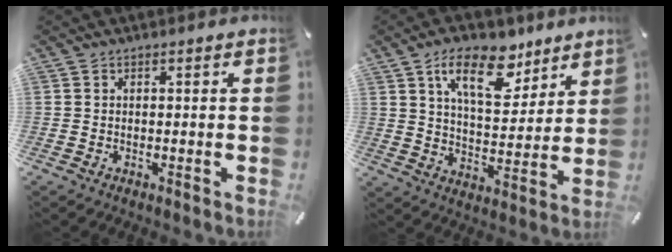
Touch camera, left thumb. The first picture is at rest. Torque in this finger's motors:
{"motor_torque": [0.90, 0.55, 1.23, -1.54, 0.18]}